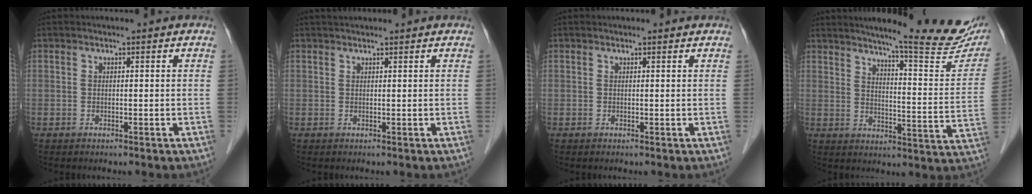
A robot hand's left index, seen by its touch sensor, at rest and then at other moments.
{"total": 2.3, "force": [2.1, 0.2, 0.8], "torque": [-0.008, 0.028, 0.037]}
{"total": 1.4, "force": [1.3, 0.4, 0.3], "torque": [-0.011, 0.011, 0.013]}
{"total": 20.5, "force": [17.3, 1.1, 11.0], "torque": [-0.142, -0.055, 0.210]}